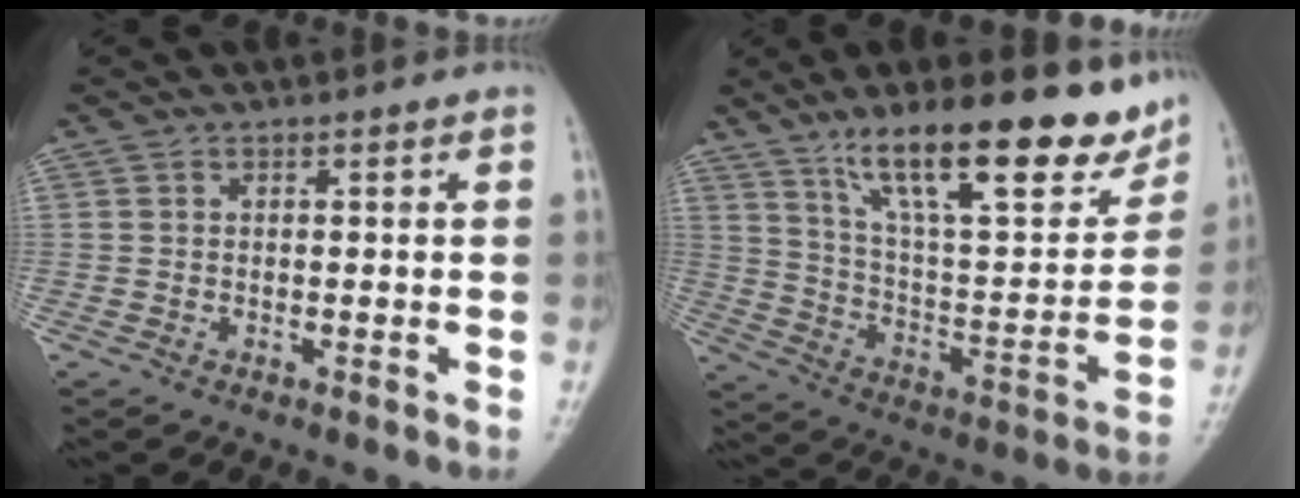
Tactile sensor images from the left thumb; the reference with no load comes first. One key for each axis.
{"total": 25.1, "fx": 15.8, "fy": 7.6, "fz": 17.9, "tx": -0.233, "ty": -0.052, "tz": 0.258}